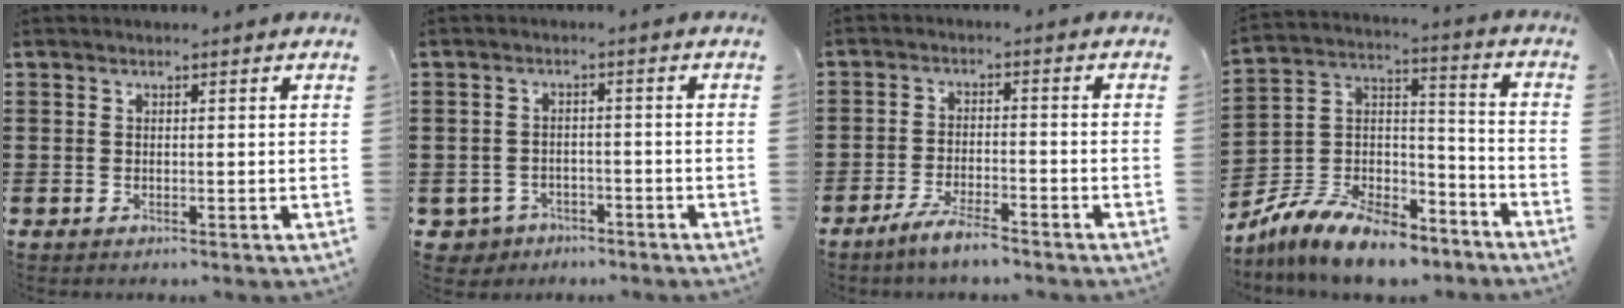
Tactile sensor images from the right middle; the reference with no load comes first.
{"total": 3.1, "force": [-2.8, 1.4, 0.0], "torque": [-0.016, -0.001, -0.063]}
{"total": 4.6, "force": [-4.1, 0.5, 2.1], "torque": [-0.048, -0.002, -0.081]}
{"total": 10.6, "force": [-9.2, 3.1, 4.4], "torque": [-0.100, 0.021, -0.186]}